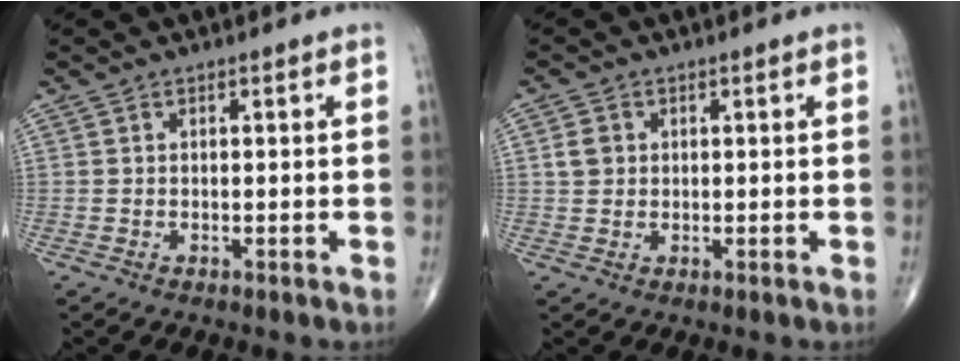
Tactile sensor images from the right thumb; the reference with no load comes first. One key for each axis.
{"total": 2.8, "fx": 0.6, "fy": 2.4, "fz": 1.3, "tx": -0.014, "ty": 0.003, "tz": 0.012}